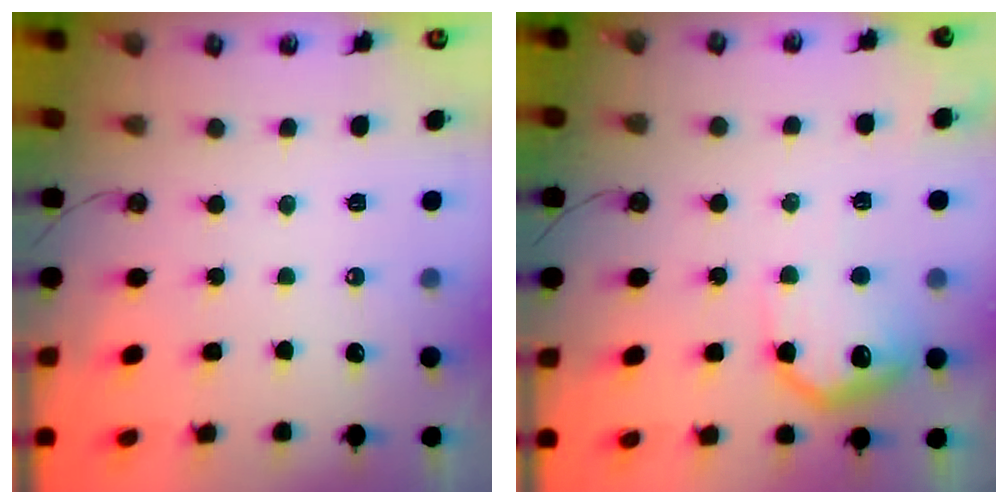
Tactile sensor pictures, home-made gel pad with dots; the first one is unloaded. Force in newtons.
{"total": 12.1, "press": 12.1, "slide": 0.3}